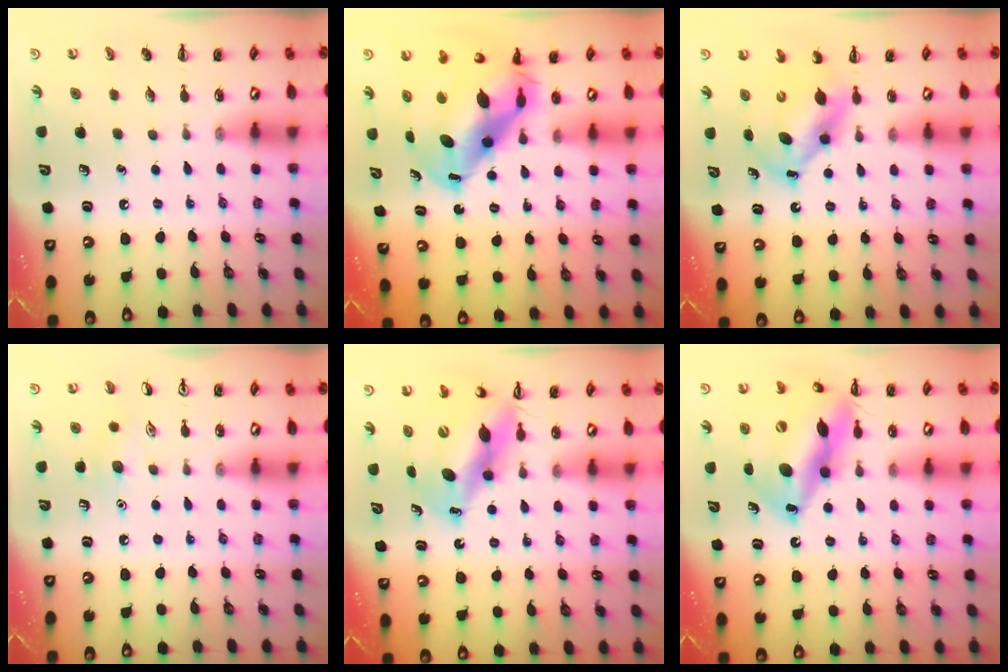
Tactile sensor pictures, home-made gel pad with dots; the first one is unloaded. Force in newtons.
{"total": 14.1, "press": 13.5, "slide": 4.0}
{"total": 6.6, "press": 6.5, "slide": 1.2}
{"total": 7.3, "press": 7.1, "slide": 1.8}
{"total": 12.8, "press": 12.2, "slide": 4.0}
{"total": 19.6, "press": 19.5, "slide": 2.3}